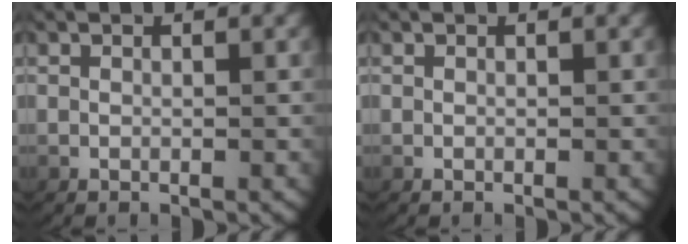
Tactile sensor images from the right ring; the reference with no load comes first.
{"total": 0.0}